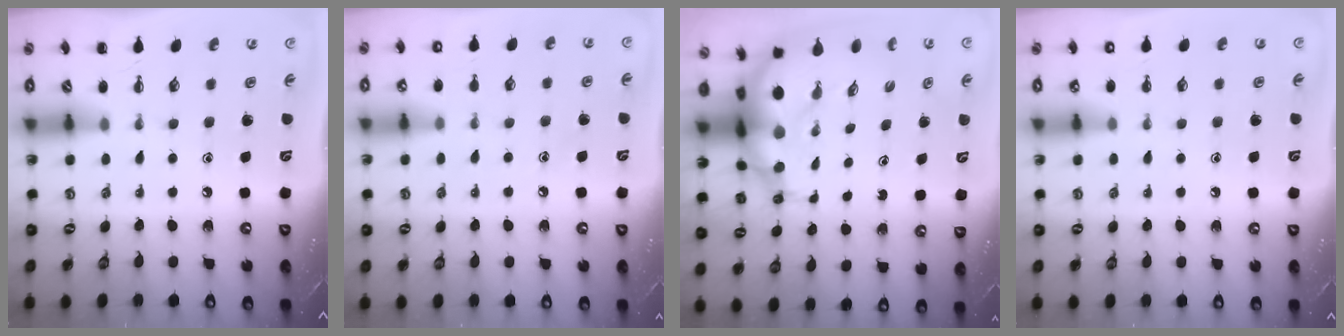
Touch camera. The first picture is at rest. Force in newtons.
{"total": 6.8, "press": 6.6, "slide": 1.9}
{"total": 10.6, "press": 10.3, "slide": 2.5}
{"total": 1.3, "press": 1.3, "slide": 0.1}